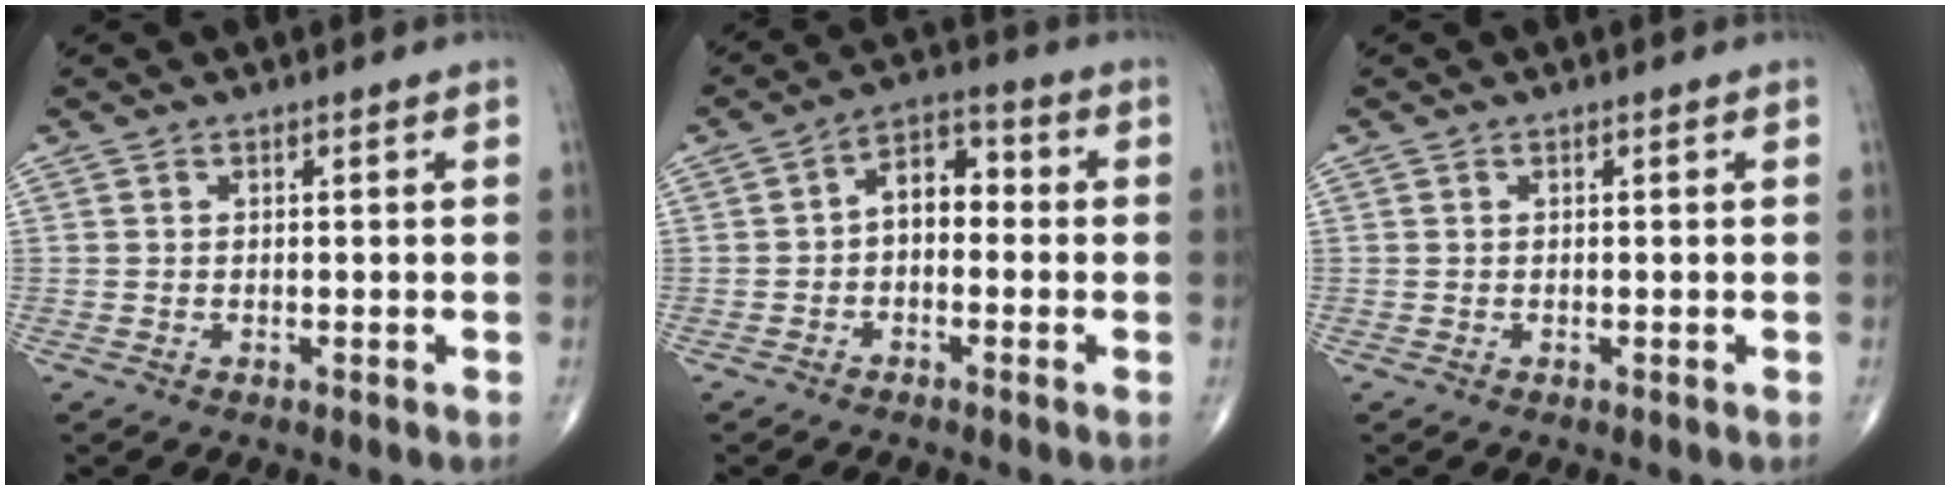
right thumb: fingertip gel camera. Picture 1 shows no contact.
{"total": 7.0, "force": [-0.5, 4.5, 5.3], "torque": [-0.062, 0.031, -0.023]}
{"total": 0.0}